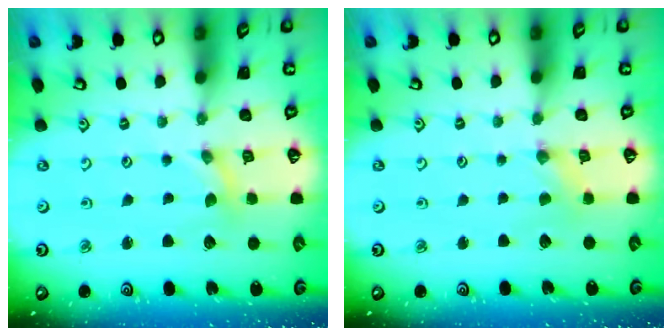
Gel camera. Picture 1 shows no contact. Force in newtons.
{"total": 0.8, "press": 0.7, "slide": 0.1}